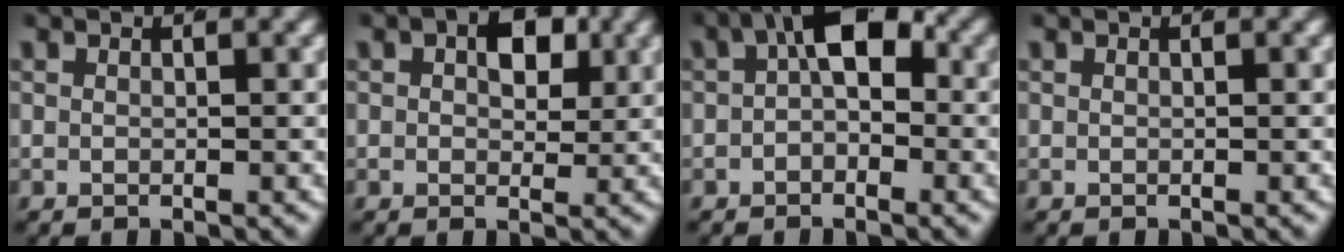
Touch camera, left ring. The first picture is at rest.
{"total": 2.9, "force": [0.7, 1.9, 2.1], "torque": [-0.030, -0.012, 0.014]}
{"total": 4.6, "force": [0.7, 2.3, 3.9], "torque": [-0.064, -0.007, 0.014]}
{"total": 0.0}